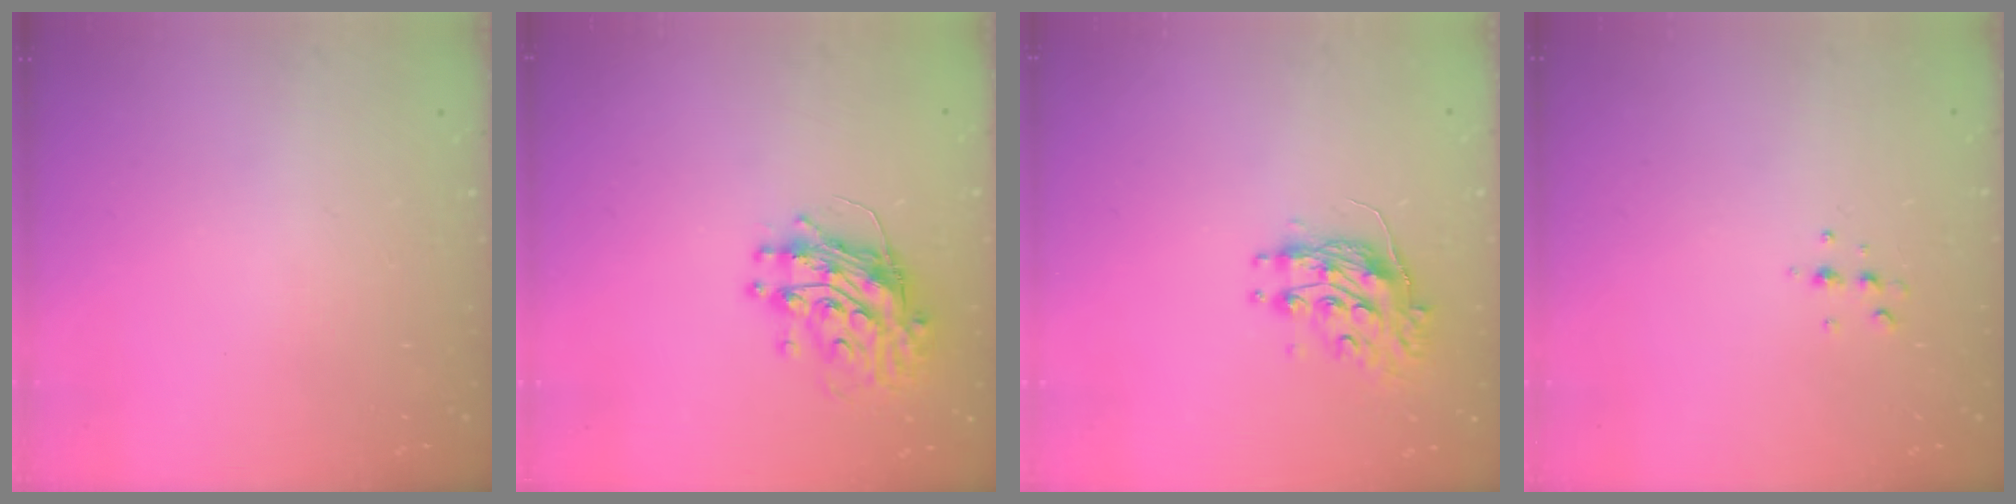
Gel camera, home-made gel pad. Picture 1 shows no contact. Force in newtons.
{"total": 12.0, "press": 11.9, "slide": 1.2}
{"total": 10.0, "press": 10.0, "slide": 0.0}
{"total": 4.7, "press": 4.6, "slide": 0.6}